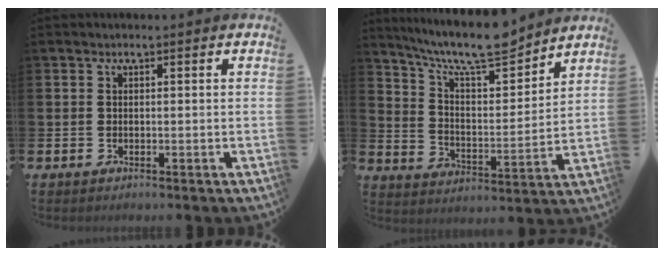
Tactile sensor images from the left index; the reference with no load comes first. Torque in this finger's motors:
{"motor_torque": [0.32, -0.12, 0.96, 0.21]}